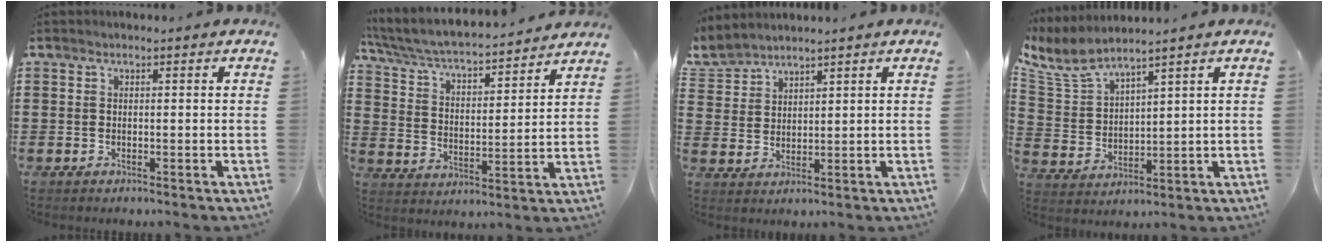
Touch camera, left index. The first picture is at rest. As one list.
[{"total": 5.0, "force": [4.7, 0.2, 1.9], "torque": [-0.058, -0.038, 0.073]}, {"total": 3.0, "force": [2.8, 1.1, -0.3], "torque": [-0.011, -0.009, 0.052]}, {"total": 5.8, "force": [5.1, 1.4, 2.4], "torque": [-0.073, -0.024, 0.090]}]